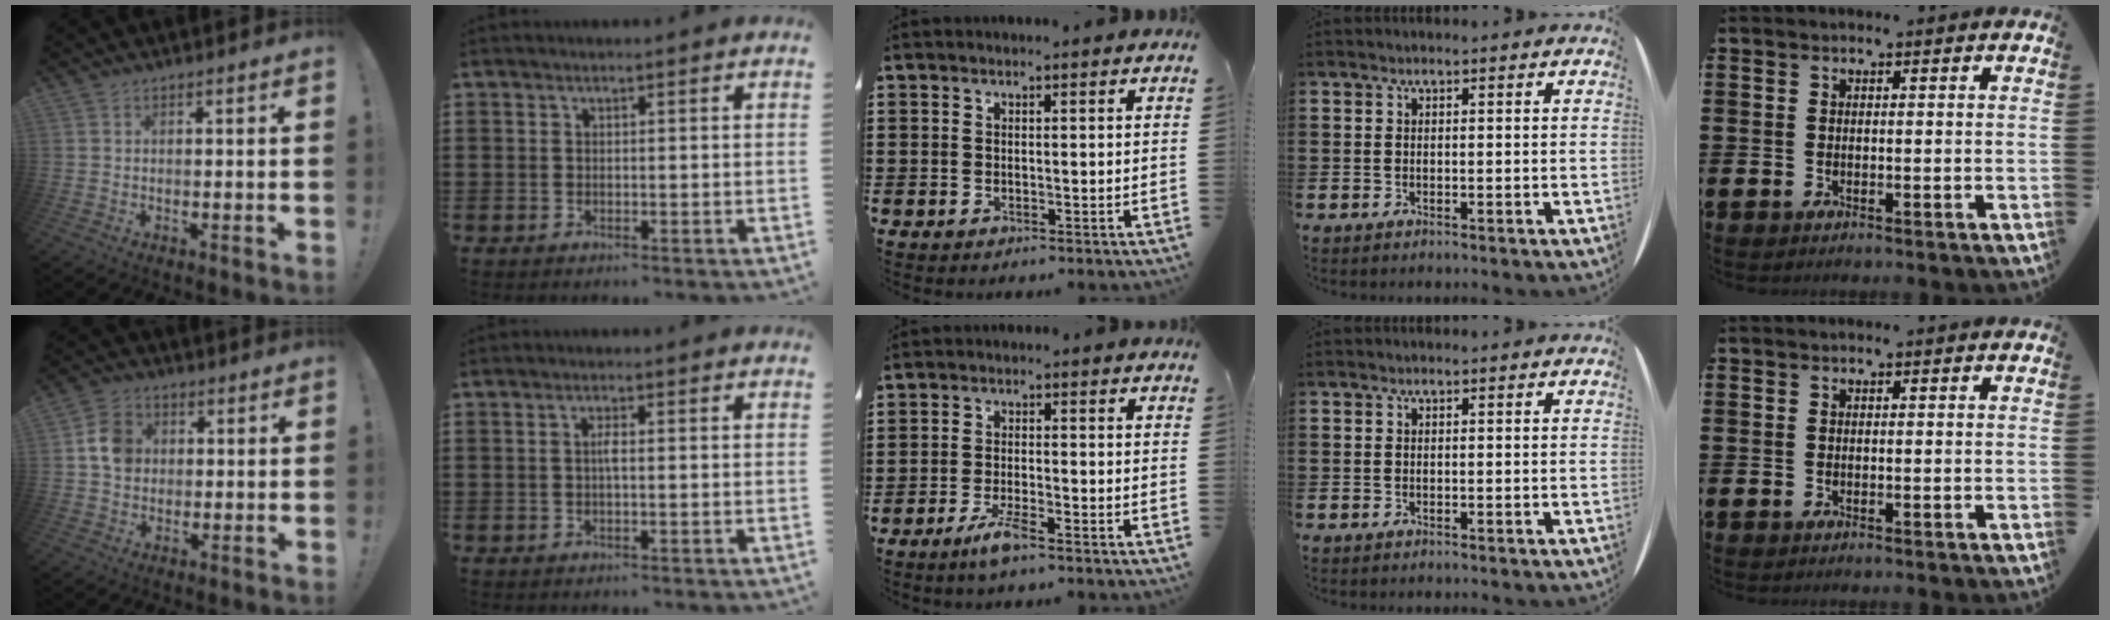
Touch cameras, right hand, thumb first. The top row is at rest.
{"thumb": {"total": 8.3, "force": [1.2, 7.2, 4.0], "torque": [-0.054, 0.014, 0.027]}, "index": {"total": 1.6, "force": [-0.2, 0.3, 1.6], "torque": [-0.032, 0.000, -0.004]}, "middle": {"total": 3.6, "force": [-2.3, 0.3, 2.7], "torque": [-0.065, -0.007, -0.047]}}